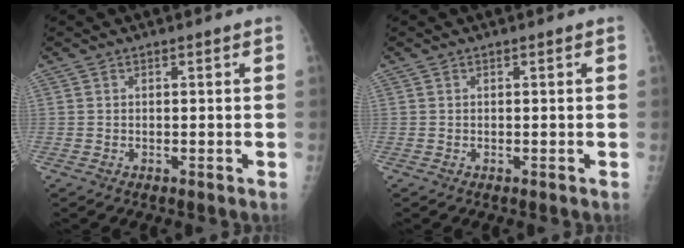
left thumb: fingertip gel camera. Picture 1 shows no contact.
{"total": 0.0}